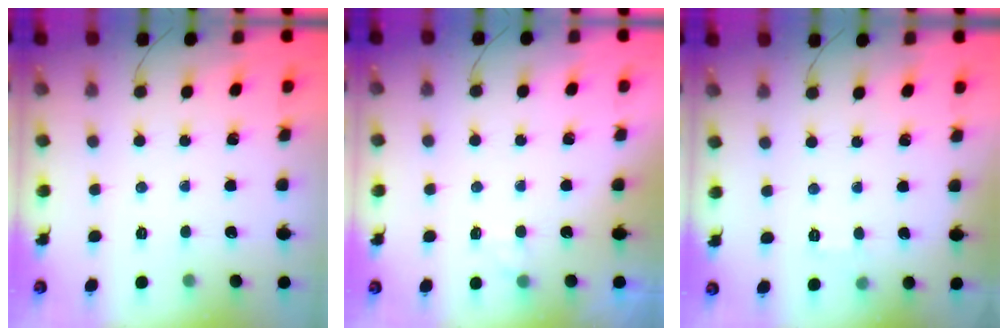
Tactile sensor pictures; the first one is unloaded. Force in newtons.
{"total": 2.0, "press": 1.4, "slide": 1.4}
{"total": 1.9, "press": 1.4, "slide": 1.3}